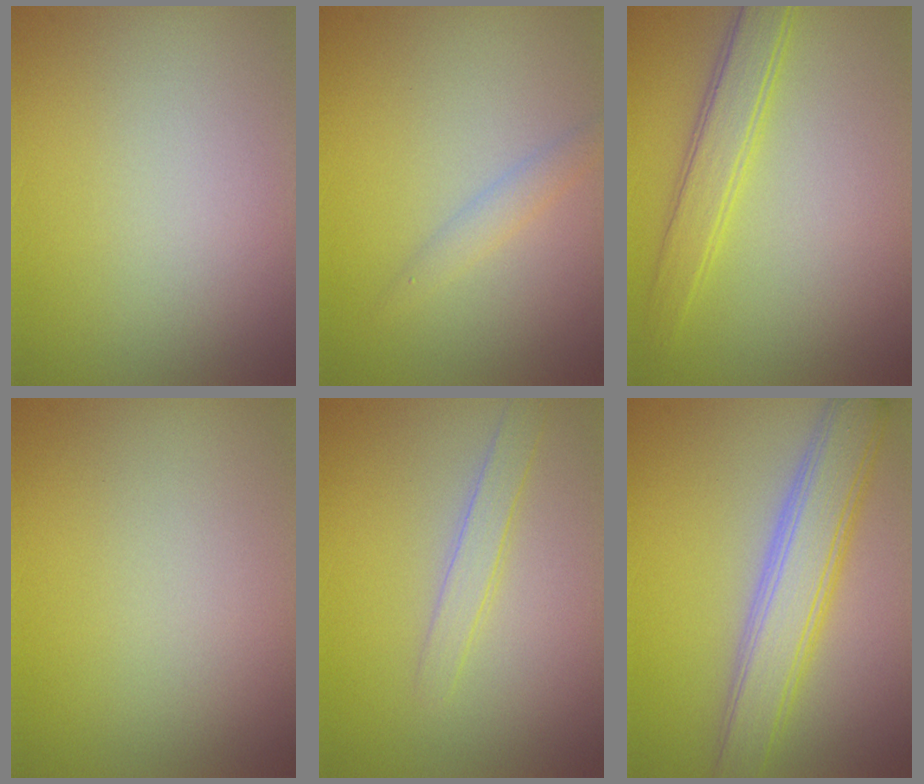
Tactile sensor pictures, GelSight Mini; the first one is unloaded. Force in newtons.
{"total": 1.4, "press": 1.4, "slide": 0.0}
{"total": 3.2, "press": 3.2, "slide": 0.1}
{"total": 0.0}
{"total": 1.8, "press": 1.8, "slide": 0.1}
{"total": 5.7, "press": 5.7, "slide": 0.3}